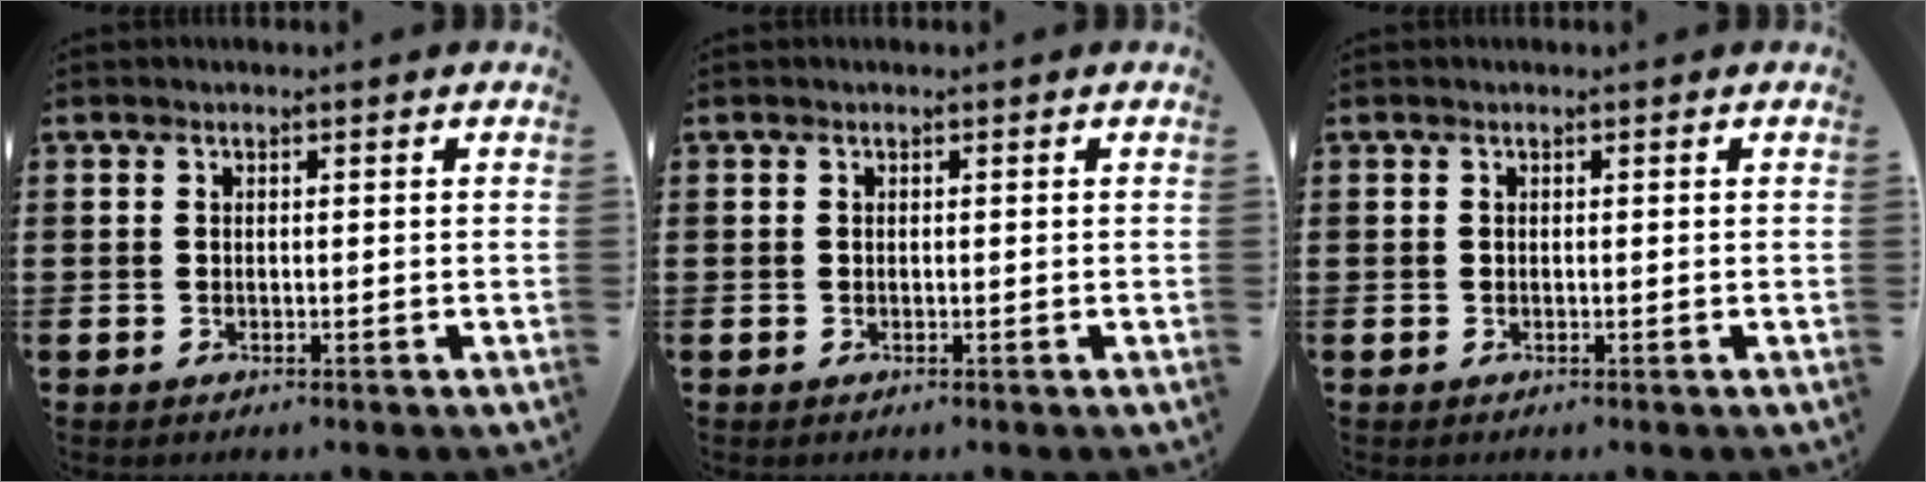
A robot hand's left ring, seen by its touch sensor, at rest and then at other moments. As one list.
[{"total": 0.0}, {"total": 0.0}]